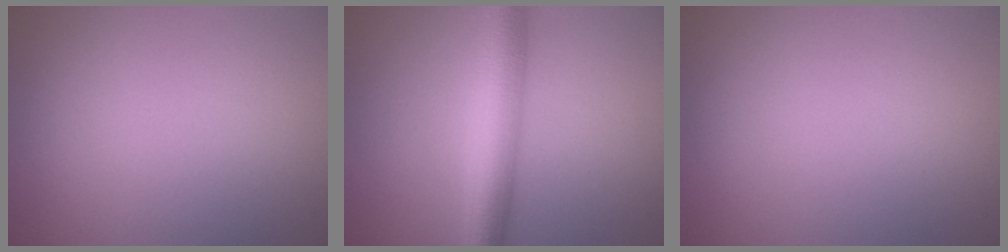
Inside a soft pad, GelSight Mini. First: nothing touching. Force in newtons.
{"total": 5.5, "press": 5.5, "slide": 0.1}
{"total": 0.0}